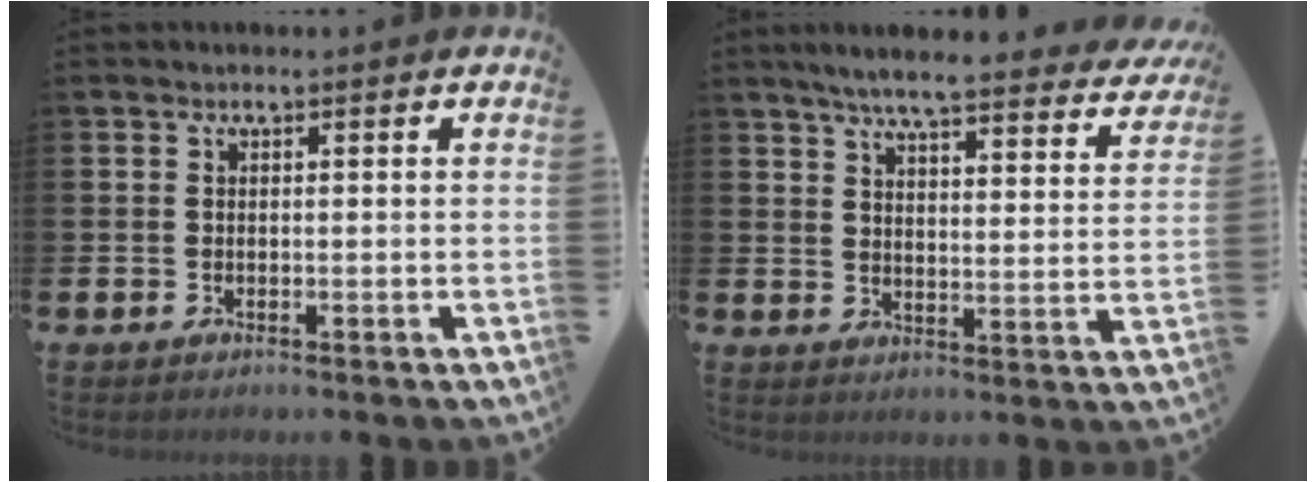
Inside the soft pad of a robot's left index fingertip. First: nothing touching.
{"total": 6.2, "force": [5.6, 0.5, 2.6], "torque": [-0.057, -0.040, 0.090]}